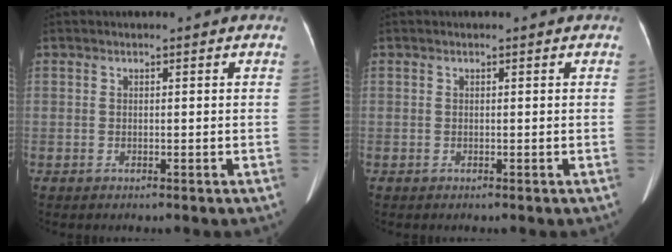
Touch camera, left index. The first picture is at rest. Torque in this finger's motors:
{"motor_torque": [0.08, 0.00, -0.02, -0.01]}